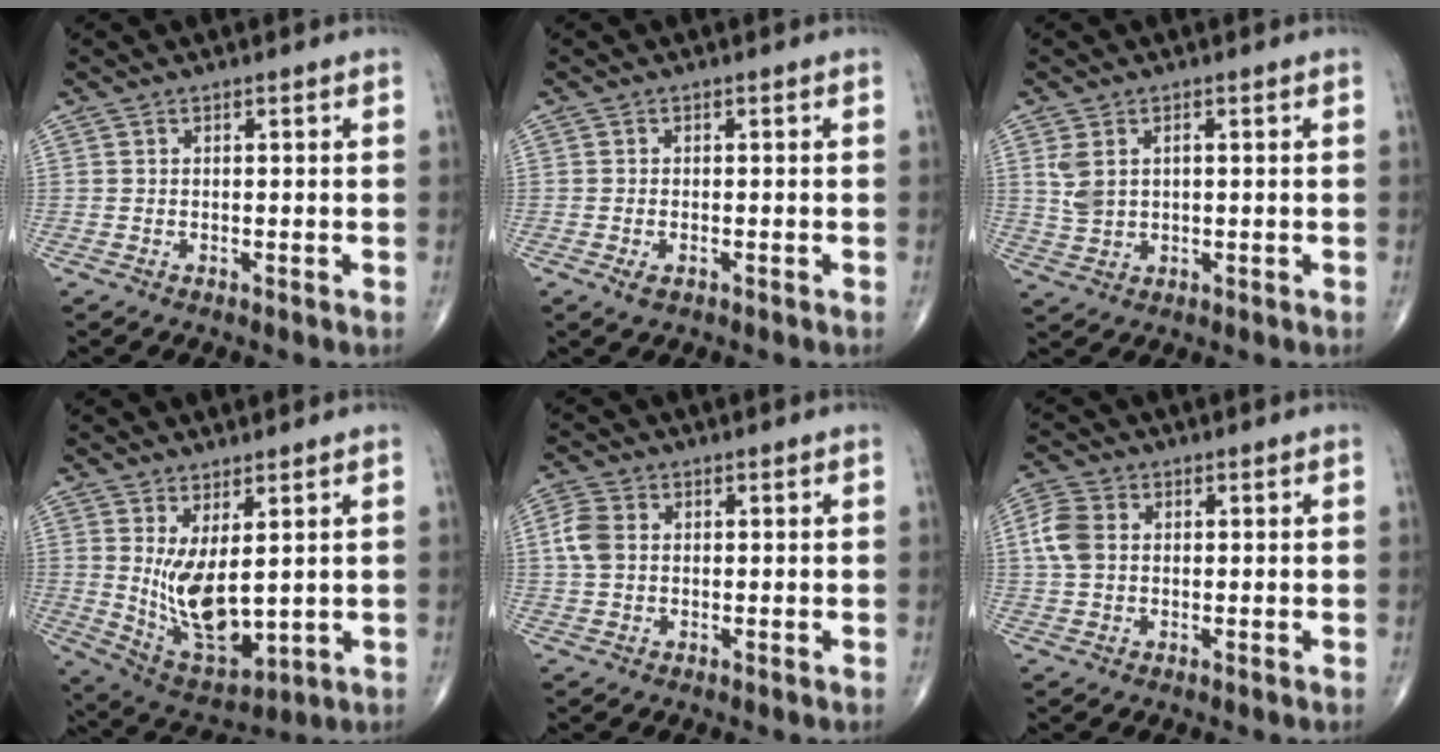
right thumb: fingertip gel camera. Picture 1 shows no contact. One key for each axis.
{"total": 1.6, "fx": -0.8, "fy": 0.8, "fz": 1.2, "tx": -0.026, "ty": -0.002, "tz": -0.012}
{"total": 4.3, "fx": 1.0, "fy": 2.9, "fz": 3.0, "tx": -0.063, "ty": 0.004, "tz": 0.029}
{"total": 11.8, "fx": 1.6, "fy": 5.3, "fz": 10.4, "tx": -0.172, "ty": -0.031, "tz": 0.054}
{"total": 4.6, "fx": 0.5, "fy": 3.4, "fz": 3.0, "tx": -0.072, "ty": 0.008, "tz": 0.006}
{"total": 5.7, "fx": 0.7, "fy": 4.3, "fz": 3.8, "tx": -0.091, "ty": 0.010, "tz": 0.009}